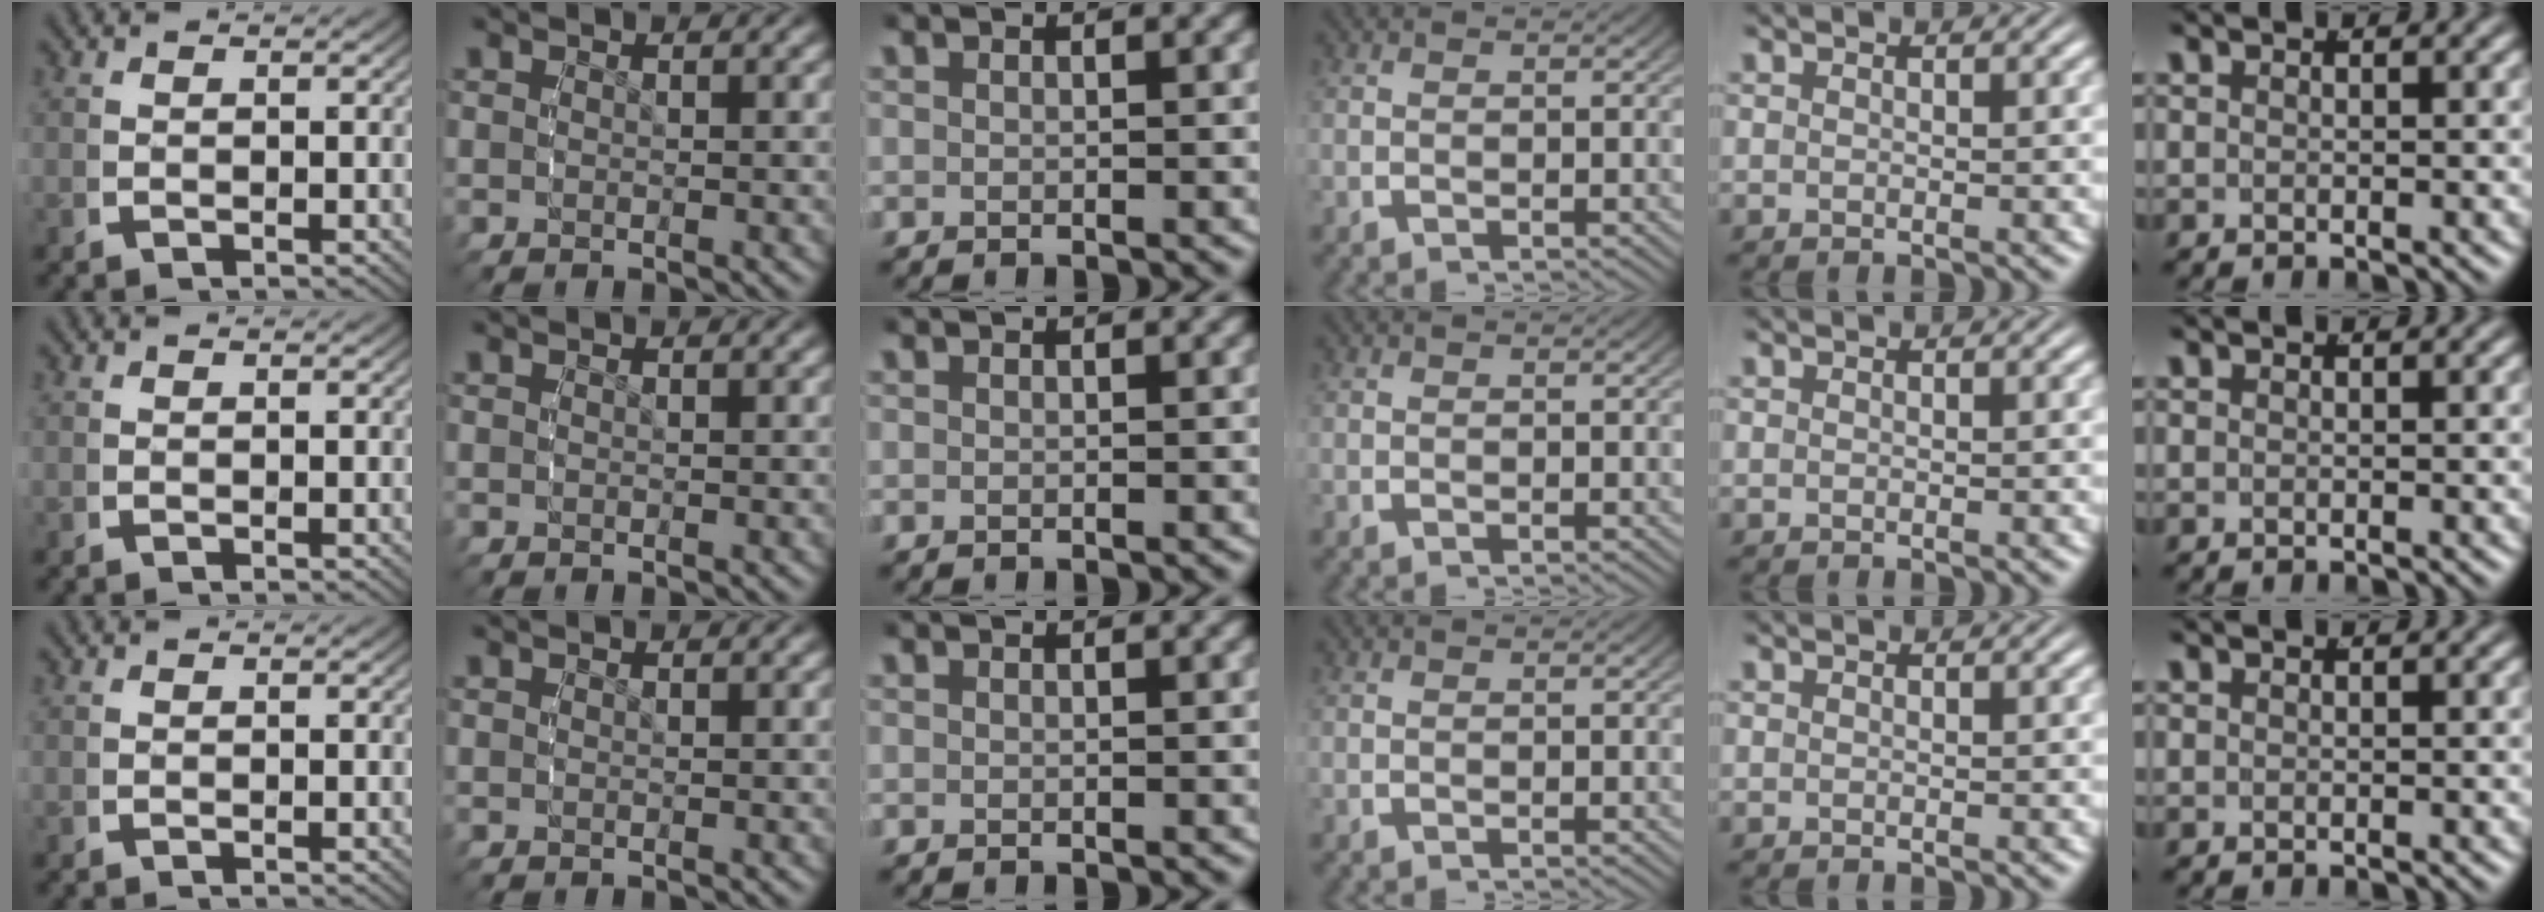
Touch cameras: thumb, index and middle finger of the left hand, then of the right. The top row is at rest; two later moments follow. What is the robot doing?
{"motion": "reach", "object": "backpack"}